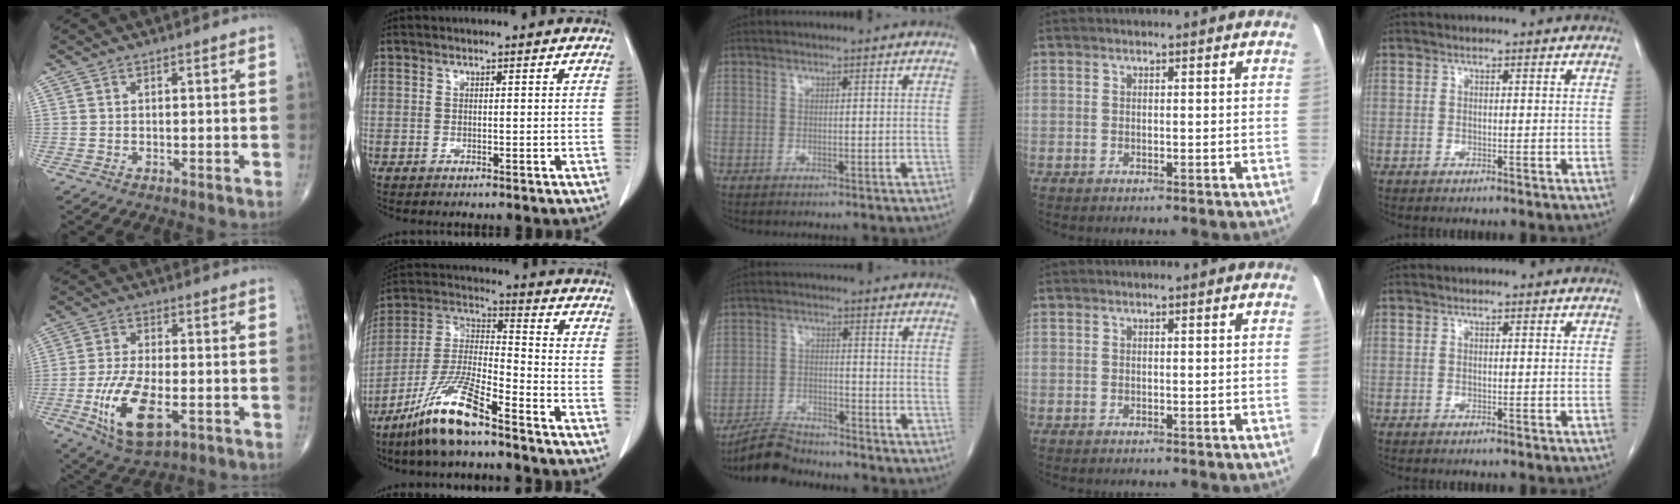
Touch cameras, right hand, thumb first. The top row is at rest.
{"thumb": {"total": 13.1, "force": [-4.0, 5.9, 11.0], "torque": [-0.214, -0.002, -0.065]}, "index": {"total": 12.9, "force": [-9.2, 1.6, 8.9], "torque": [-0.193, -0.014, -0.178]}, "middle": {"total": 6.2, "force": [-6.0, 1.1, 1.1], "torque": [-0.023, -0.011, -0.110]}}